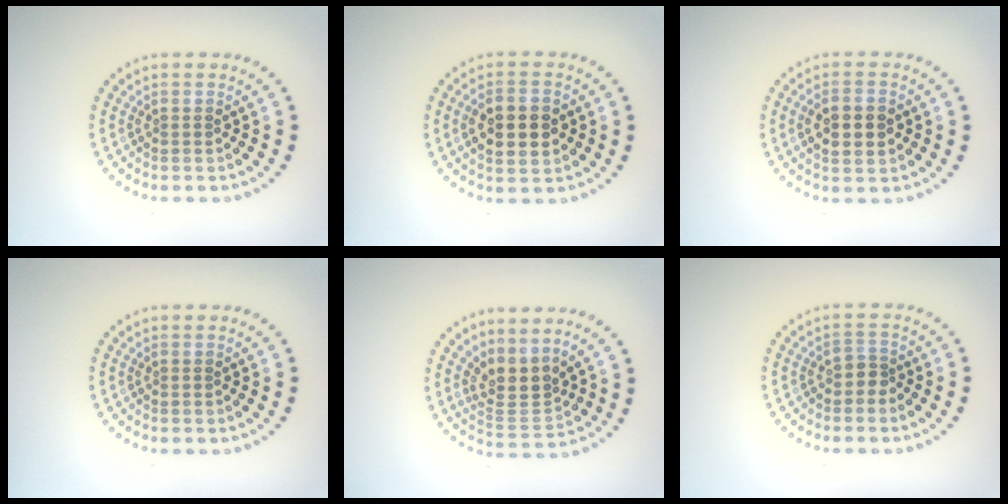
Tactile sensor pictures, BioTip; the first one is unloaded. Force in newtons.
{"total": 4.9, "press": 4.9, "slide": 0.3}
{"total": 3.1, "press": 3.1, "slide": 0.2}
{"total": 0.0}
{"total": 3.1, "press": 2.2, "slide": 2.1}
{"total": 1.4, "press": 1.1, "slide": 0.9}